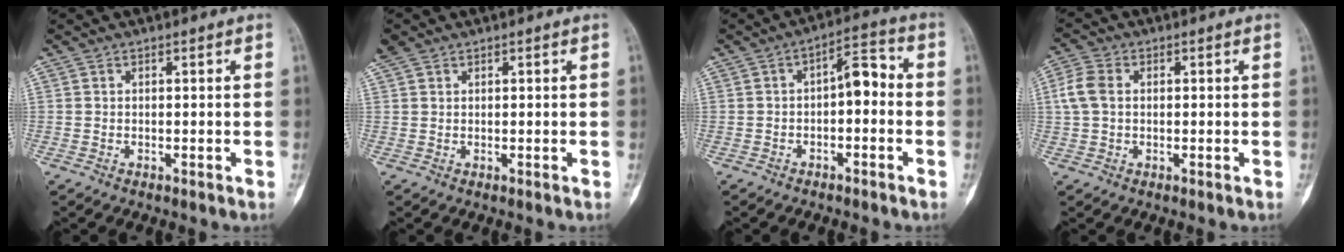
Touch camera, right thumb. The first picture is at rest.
{"total": 2.0, "force": [1.4, 1.3, 0.7], "torque": [-0.015, 0.014, 0.028]}
{"total": 6.6, "force": [-0.9, 3.3, 5.7], "torque": [-0.069, 0.036, -0.024]}
{"total": 5.0, "force": [0.5, 3.6, 3.4], "torque": [-0.085, 0.013, 0.006]}